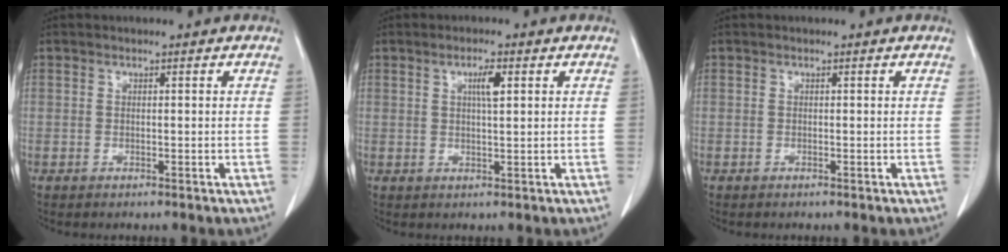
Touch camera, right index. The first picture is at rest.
{"total": 2.8, "force": [1.0, 0.3, 2.6], "torque": [-0.045, -0.001, 0.016]}
{"total": 0.0}